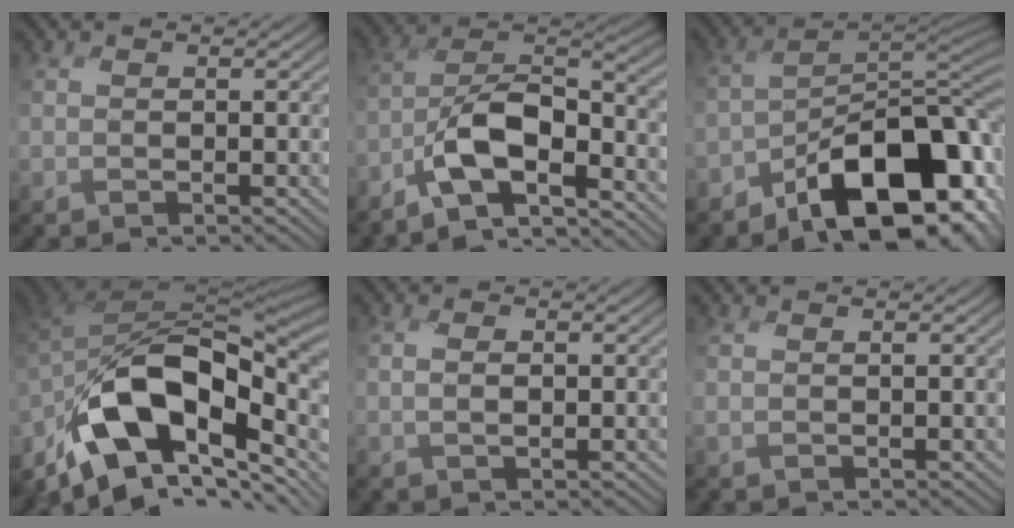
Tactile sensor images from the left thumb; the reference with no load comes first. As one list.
[{"total": 10.0, "force": [-6.8, 3.3, 6.6], "torque": [-0.107, 0.006, -0.150]}, {"total": 15.0, "force": [-8.7, 6.9, 10.1], "torque": [-0.134, -0.021, -0.162]}, {"total": 17.1, "force": [-5.7, 8.9, 13.4], "torque": [-0.246, -0.003, -0.107]}, {"total": 2.1, "force": [0.0, 1.1, 1.8], "torque": [-0.039, 0.001, -0.001]}, {"total": 0.7, "force": [0.6, -0.2, 0.4], "torque": [-0.009, 0.002, 0.013]}]